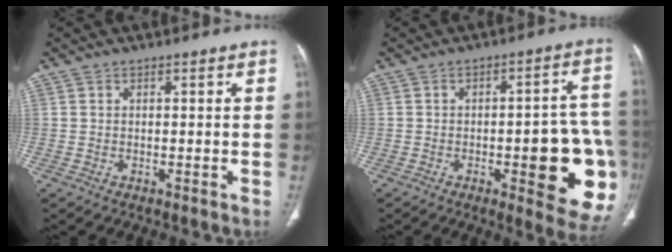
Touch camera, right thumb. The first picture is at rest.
{"total": 18.1, "force": [-4.6, 5.7, 16.6], "torque": [-0.151, 0.022, -0.039]}